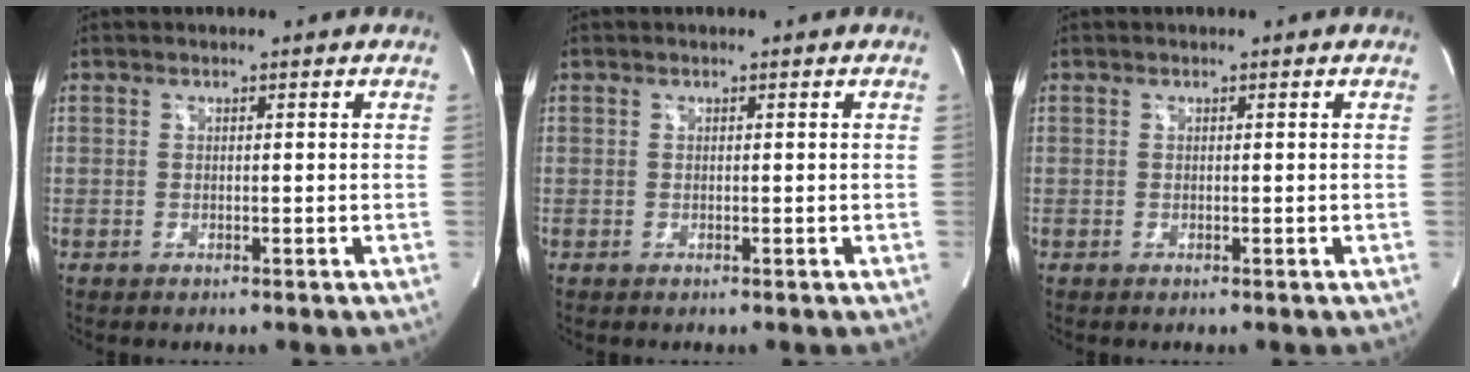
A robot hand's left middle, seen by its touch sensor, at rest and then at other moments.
{"total": 0.0}
{"total": 0.0}